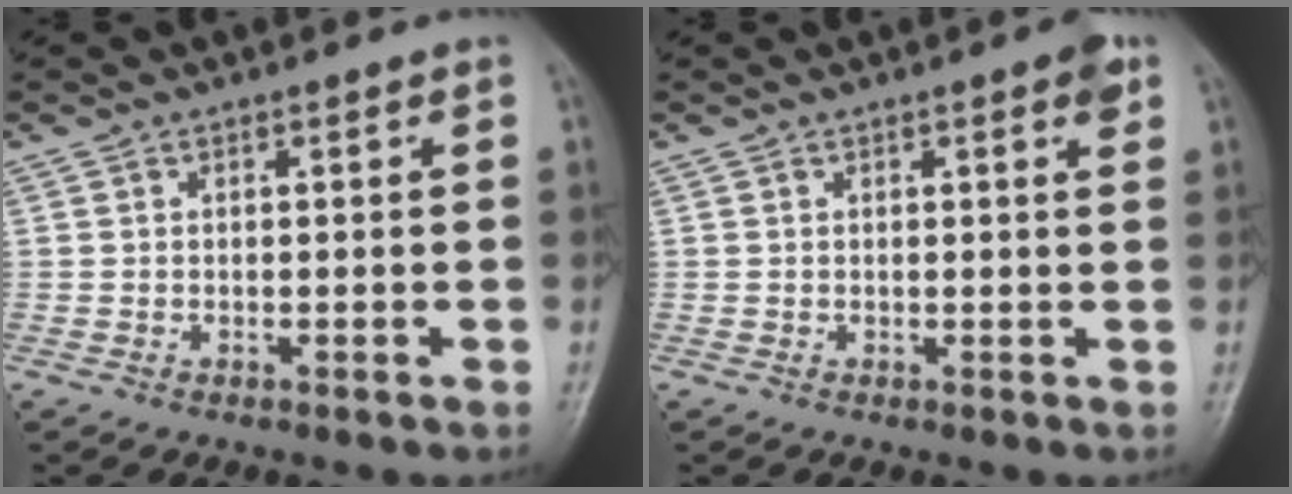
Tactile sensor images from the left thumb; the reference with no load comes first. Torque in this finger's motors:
{"motor_torque": [0.26, 0.14, 0.34, -0.01, 0.00]}